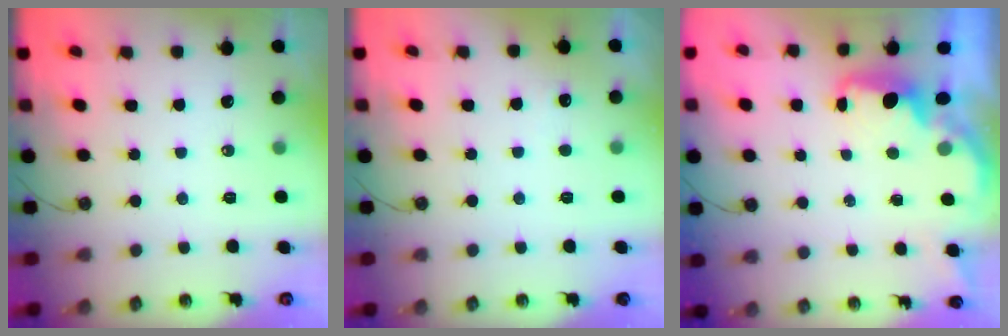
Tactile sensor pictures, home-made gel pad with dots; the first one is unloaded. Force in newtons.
{"total": 2.1, "press": 1.9, "slide": 0.9}
{"total": 1.6, "press": 1.5, "slide": 0.7}